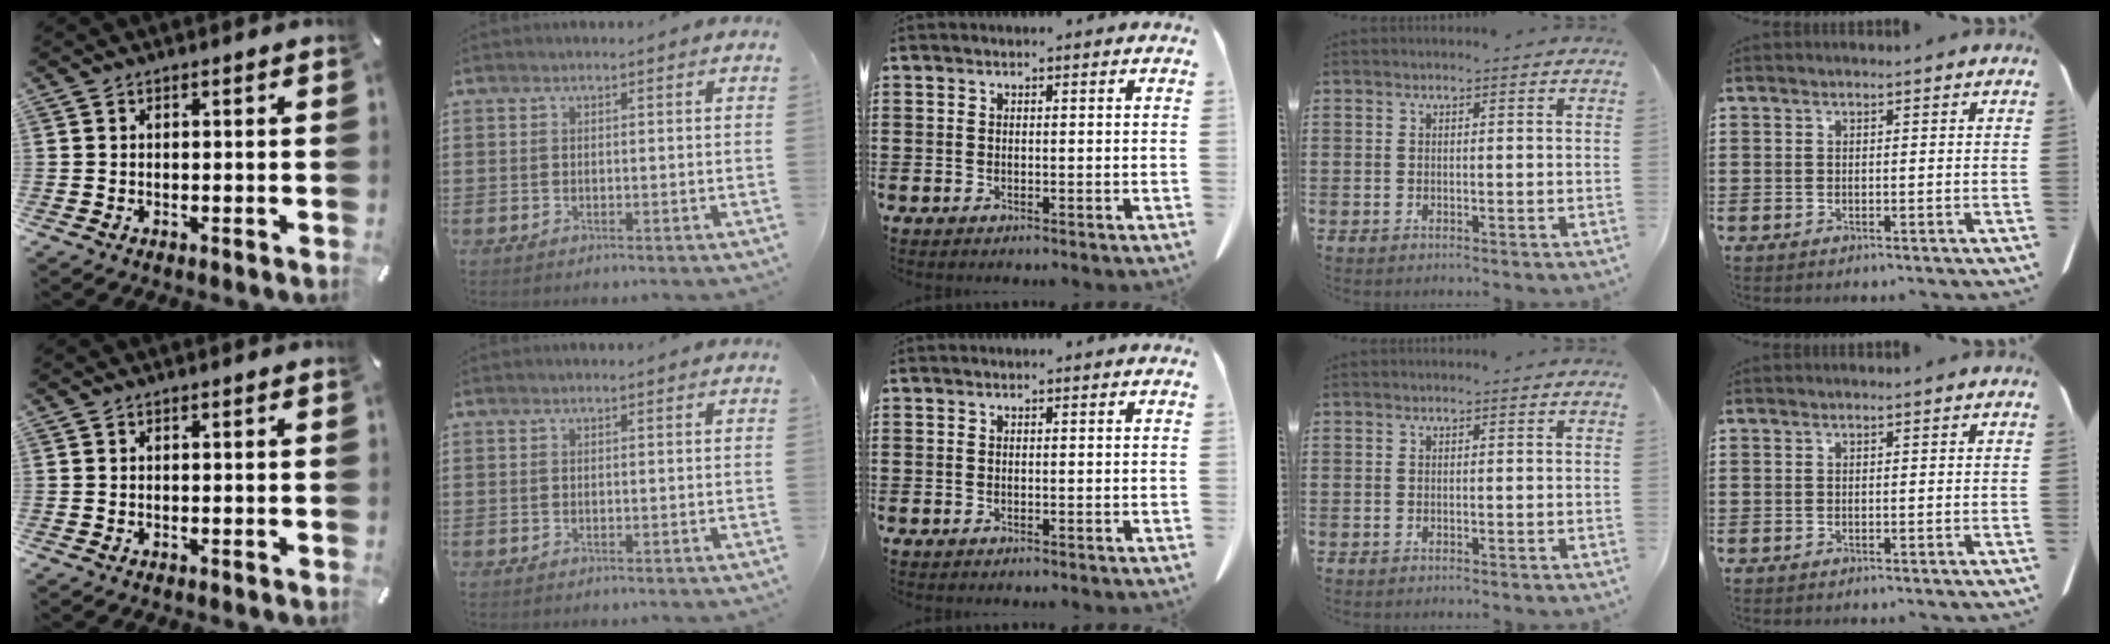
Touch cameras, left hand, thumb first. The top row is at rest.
{}